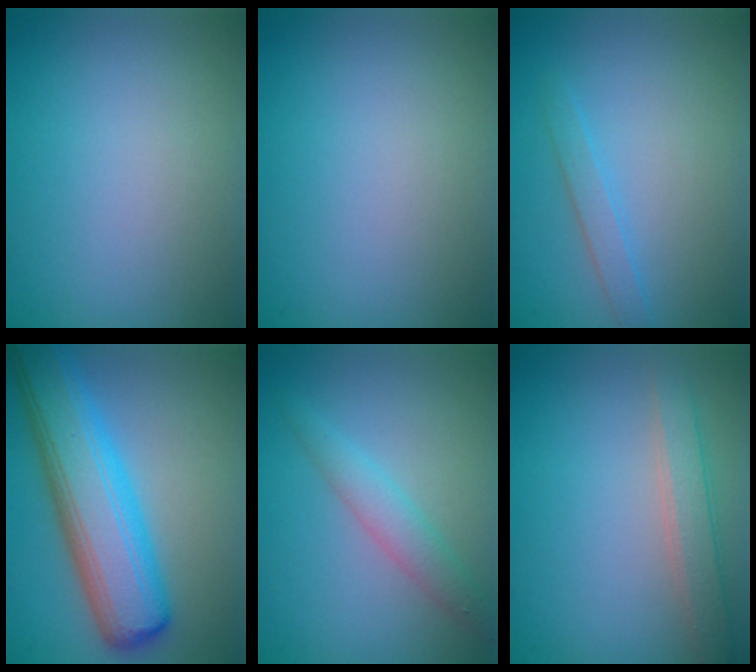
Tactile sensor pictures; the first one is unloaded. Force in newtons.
{"total": 0.0}
{"total": 1.5, "press": 1.5, "slide": 0.1}
{"total": 9.1, "press": 9.1, "slide": 0.1}
{"total": 2.3, "press": 2.3, "slide": 0.1}
{"total": 2.6, "press": 2.6, "slide": 0.2}